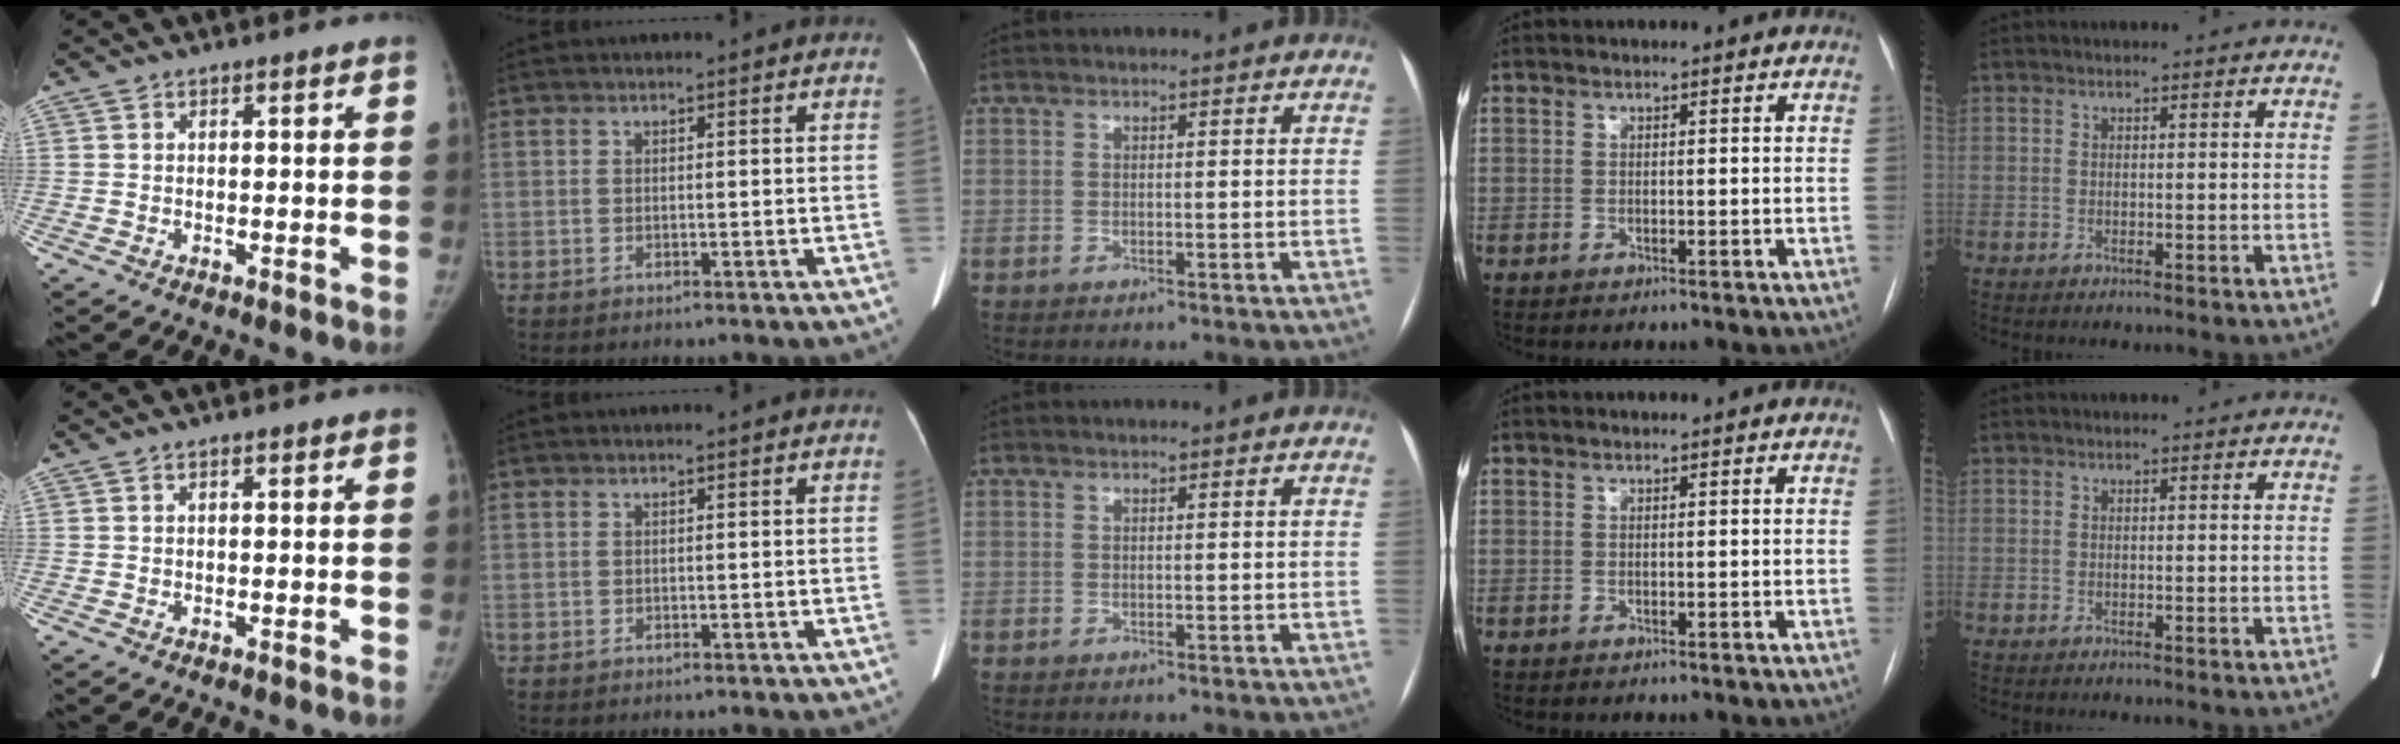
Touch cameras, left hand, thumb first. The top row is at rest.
{}